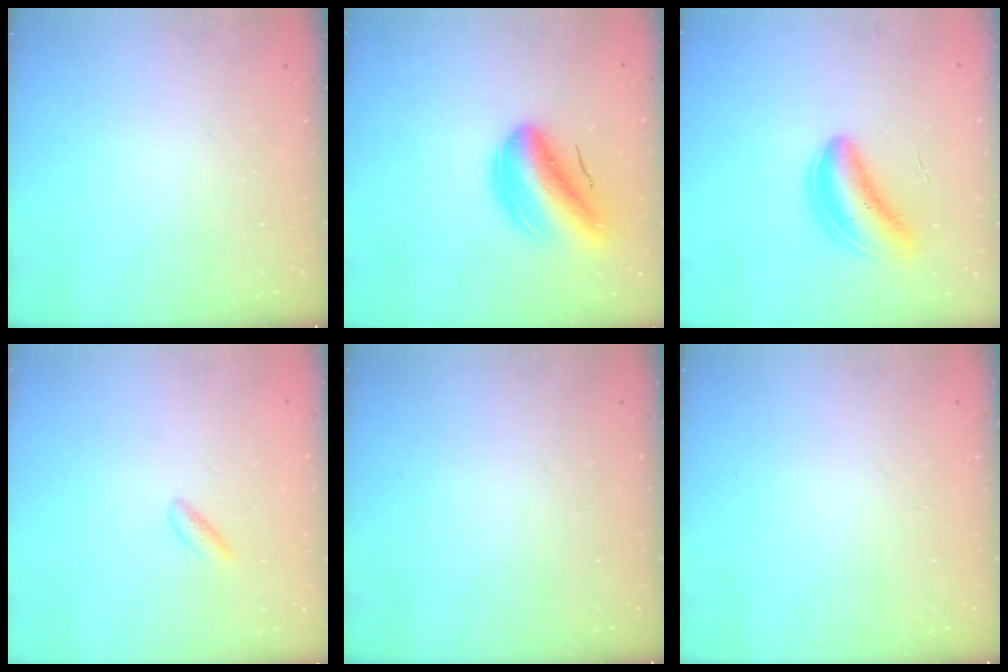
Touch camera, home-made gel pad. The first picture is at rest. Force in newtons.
{"total": 14.0, "press": 13.5, "slide": 3.9}
{"total": 6.0, "press": 5.5, "slide": 2.5}
{"total": 2.0, "press": 1.7, "slide": 1.2}
{"total": 0.0}
{"total": 0.0}